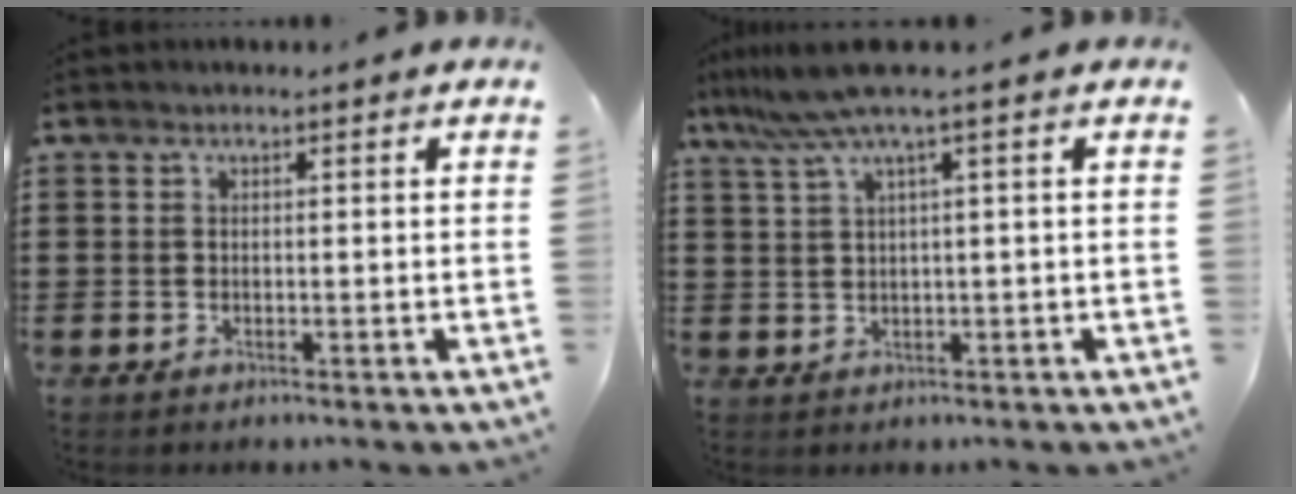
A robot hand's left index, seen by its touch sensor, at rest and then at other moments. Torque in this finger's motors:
{"motor_torque": [1.70, -0.44, 0.70, 0.20]}